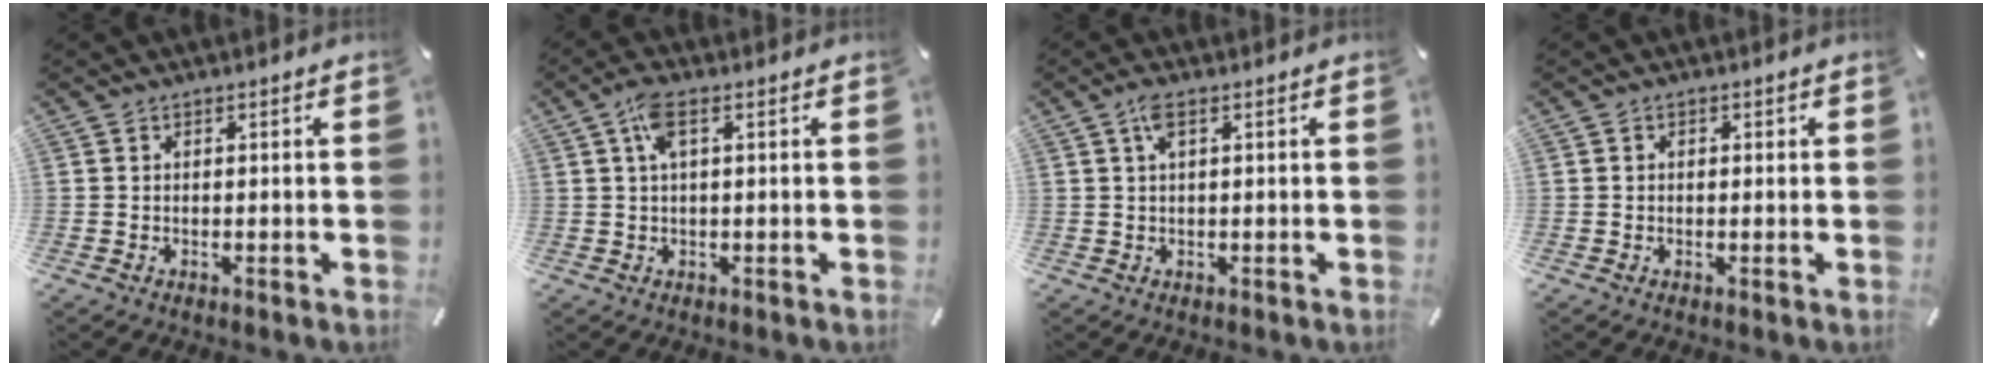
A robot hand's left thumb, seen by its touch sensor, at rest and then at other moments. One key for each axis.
{"total": 4.9, "fx": 1.3, "fy": 1.5, "fz": 4.4, "tx": -0.091, "ty": 0.007, "tz": 0.022}
{"total": 2.8, "fx": 0.9, "fy": 0.8, "fz": 2.5, "tx": -0.055, "ty": 0.006, "tz": 0.014}
{"total": 1.0, "fx": -0.1, "fy": 1.0, "fz": 0.3, "tx": -0.007, "ty": 0.006, "tz": -0.005}